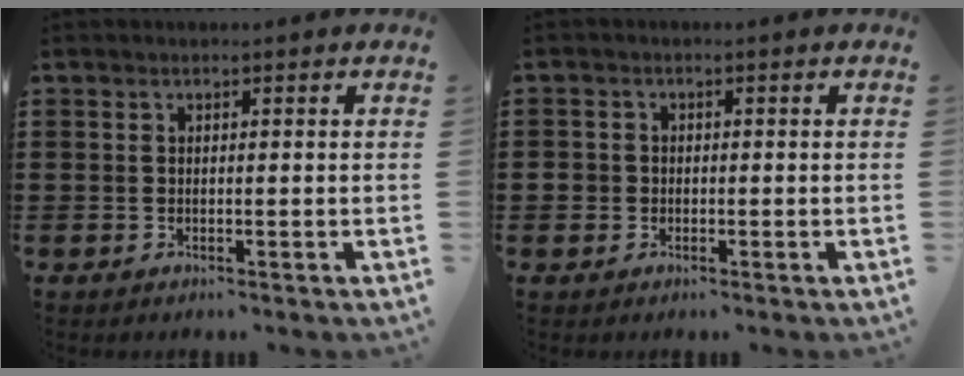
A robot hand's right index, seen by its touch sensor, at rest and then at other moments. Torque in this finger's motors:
{"motor_torque": [0.28, 0.91, 0.01, 0.02]}